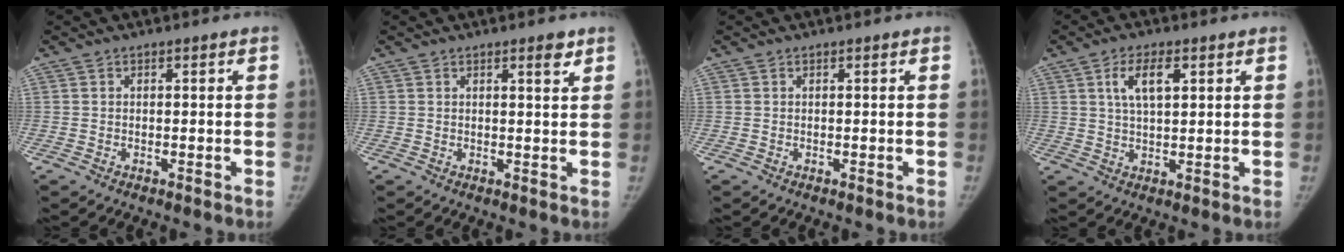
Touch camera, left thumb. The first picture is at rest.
{"total": 2.1, "force": [1.4, 0.5, 1.5], "torque": [-0.016, -0.009, 0.020]}
{"total": 0.0}
{"total": 6.1, "force": [2.4, 2.7, 4.9], "torque": [-0.086, -0.003, 0.046]}